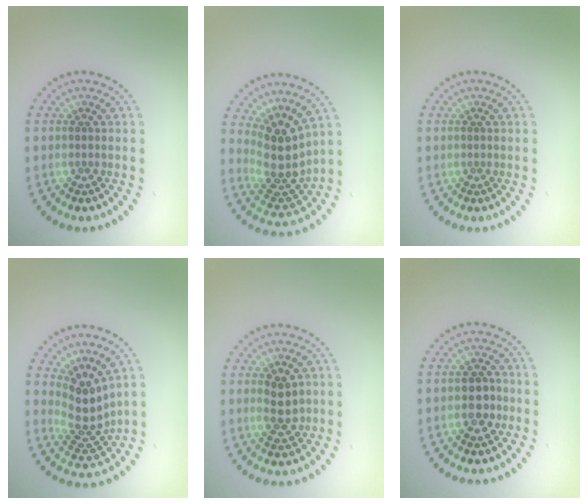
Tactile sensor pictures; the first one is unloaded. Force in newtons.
{"total": 4.3, "press": 3.2, "slide": 2.8}
{"total": 0.0}
{"total": 3.9, "press": 2.9, "slide": 2.6}
{"total": 2.5, "press": 2.5, "slide": 0.3}
{"total": 2.5, "press": 2.5, "slide": 0.3}